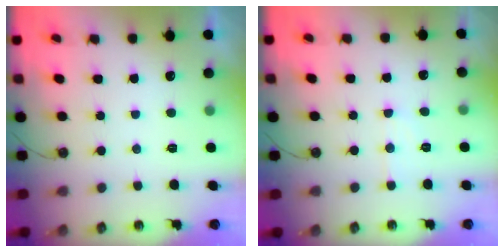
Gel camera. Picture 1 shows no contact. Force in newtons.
{"total": 5.8, "press": 5.7, "slide": 0.5}